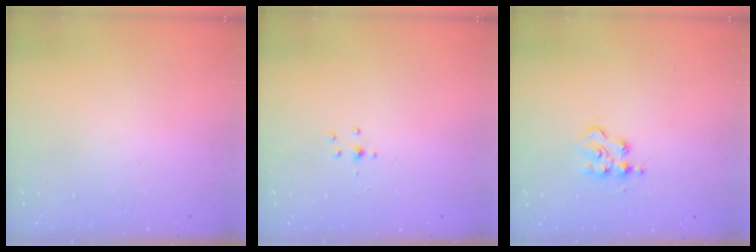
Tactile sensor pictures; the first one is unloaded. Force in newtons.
{"total": 3.0, "press": 2.8, "slide": 1.1}
{"total": 4.6, "press": 4.6, "slide": 0.2}